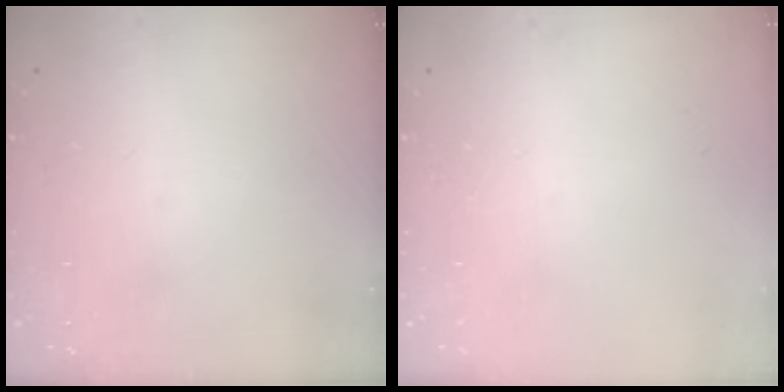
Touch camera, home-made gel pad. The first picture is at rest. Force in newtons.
{"total": 0.0}